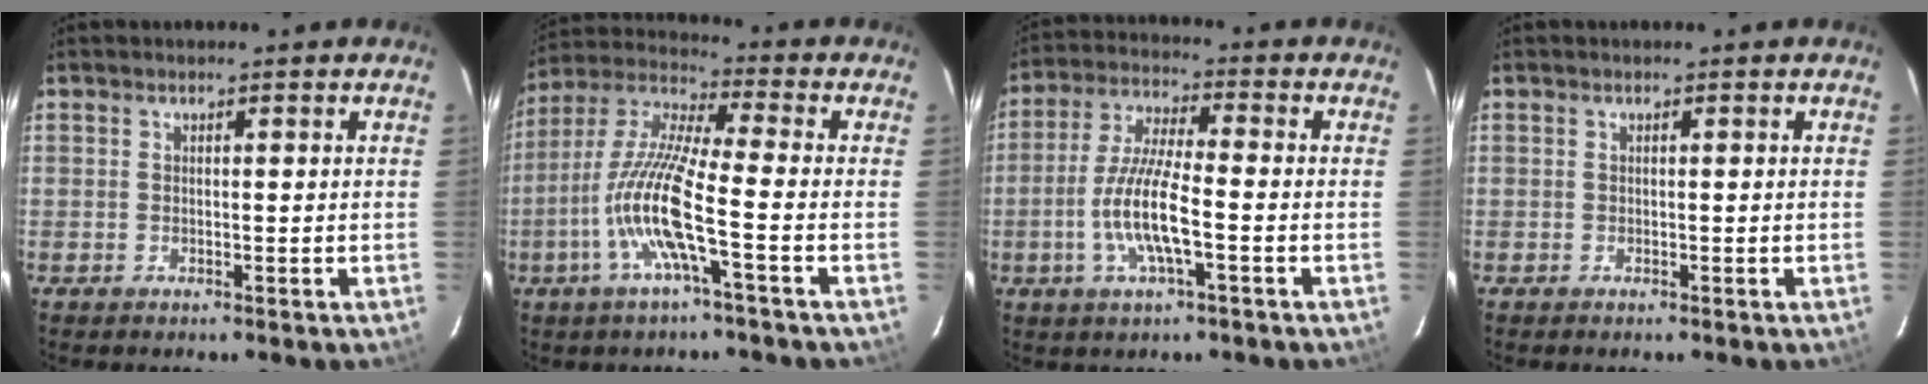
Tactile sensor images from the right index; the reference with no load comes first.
{"total": 13.0, "force": [-4.4, 0.9, 12.2], "torque": [-0.252, -0.001, -0.093]}
{"total": 10.4, "force": [-3.1, 2.0, 9.8], "torque": [-0.202, -0.003, -0.060]}
{"total": 0.0}